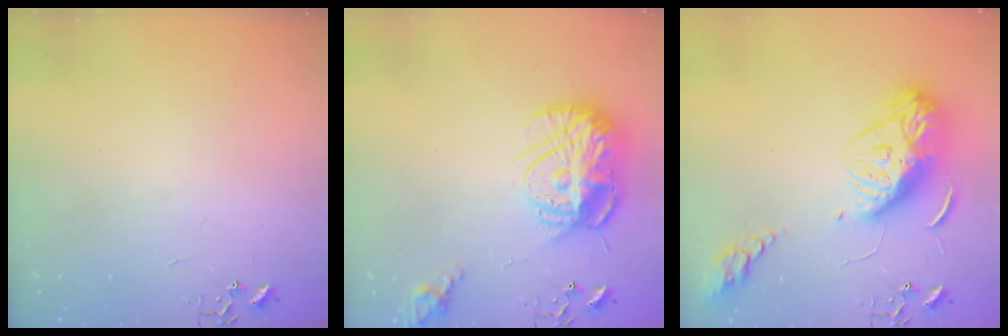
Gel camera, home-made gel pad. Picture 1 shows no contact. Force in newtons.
{"total": 17.2, "press": 17.2, "slide": 1.4}
{"total": 14.4, "press": 14.4, "slide": 1.3}